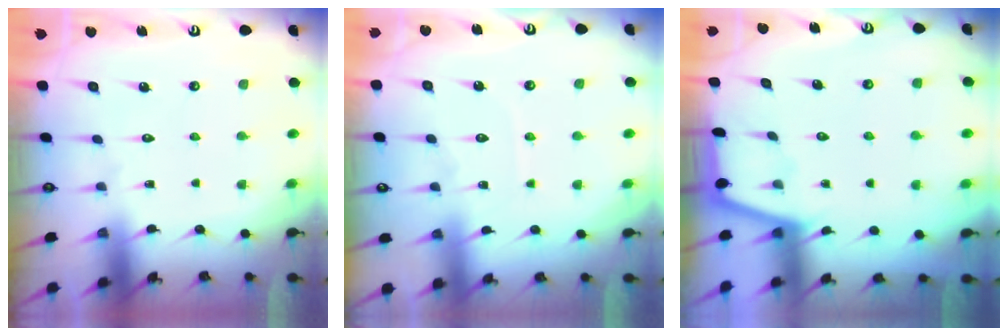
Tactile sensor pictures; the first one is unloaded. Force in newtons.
{"total": 4.0, "press": 3.9, "slide": 0.5}
{"total": 1.3, "press": 1.3, "slide": 0.3}